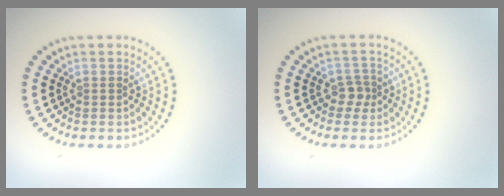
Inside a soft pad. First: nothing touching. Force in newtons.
{"total": 1.6, "press": 1.2, "slide": 1.0}